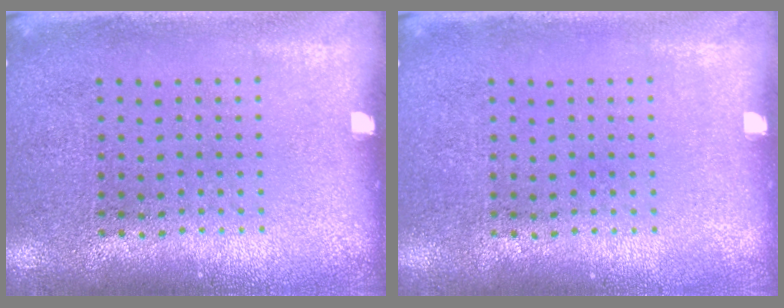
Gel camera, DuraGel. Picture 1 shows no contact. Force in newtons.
{"total": 0.0}